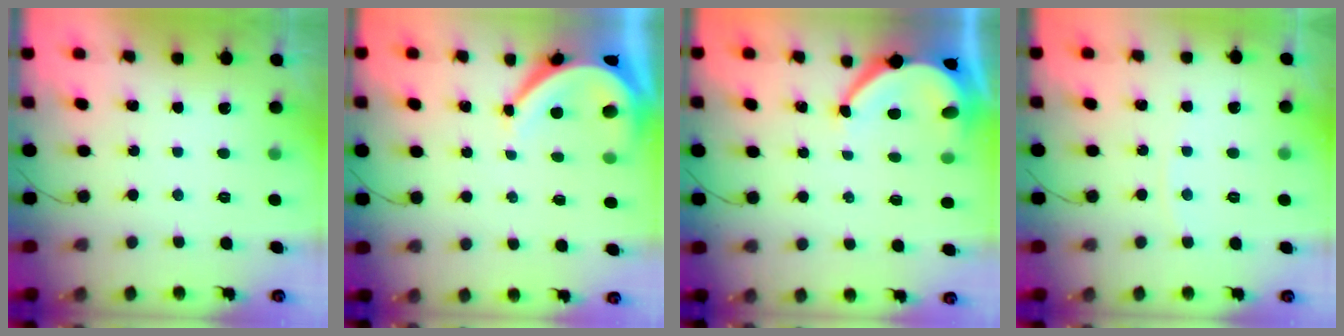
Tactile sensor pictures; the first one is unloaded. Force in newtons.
{"total": 7.3, "press": 7.3, "slide": 0.7}
{"total": 7.7, "press": 7.6, "slide": 0.8}
{"total": 3.5, "press": 3.4, "slide": 0.5}